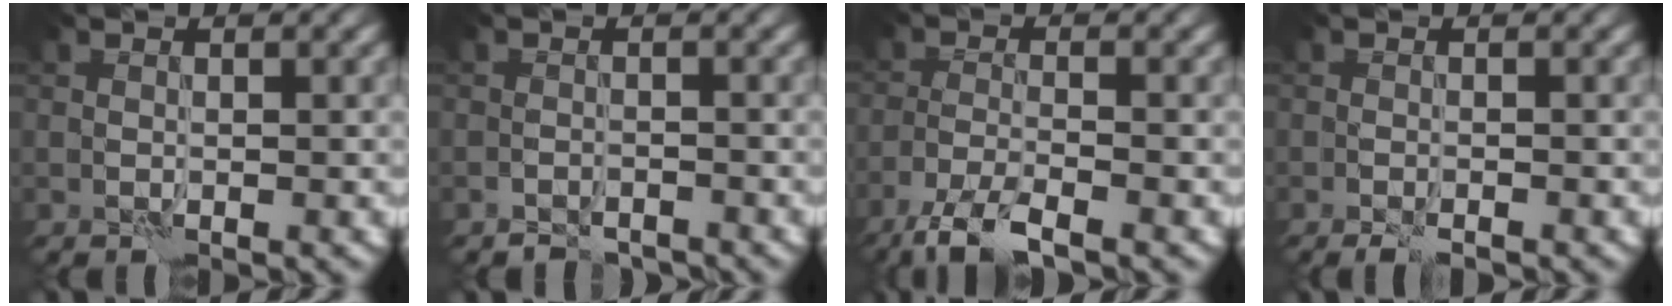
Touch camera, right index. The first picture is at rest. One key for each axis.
{"total": 1.9, "fx": -1.8, "fy": 0.6, "fz": 0.2, "tx": 0.002, "ty": 0.002, "tz": -0.031}
{"total": 4.7, "fx": -3.5, "fy": 1.0, "fz": 2.9, "tx": -0.058, "ty": -0.009, "tz": -0.074}
{"total": 1.6, "fx": -1.2, "fy": 0.4, "fz": 0.9, "tx": -0.021, "ty": -0.002, "tz": -0.023}